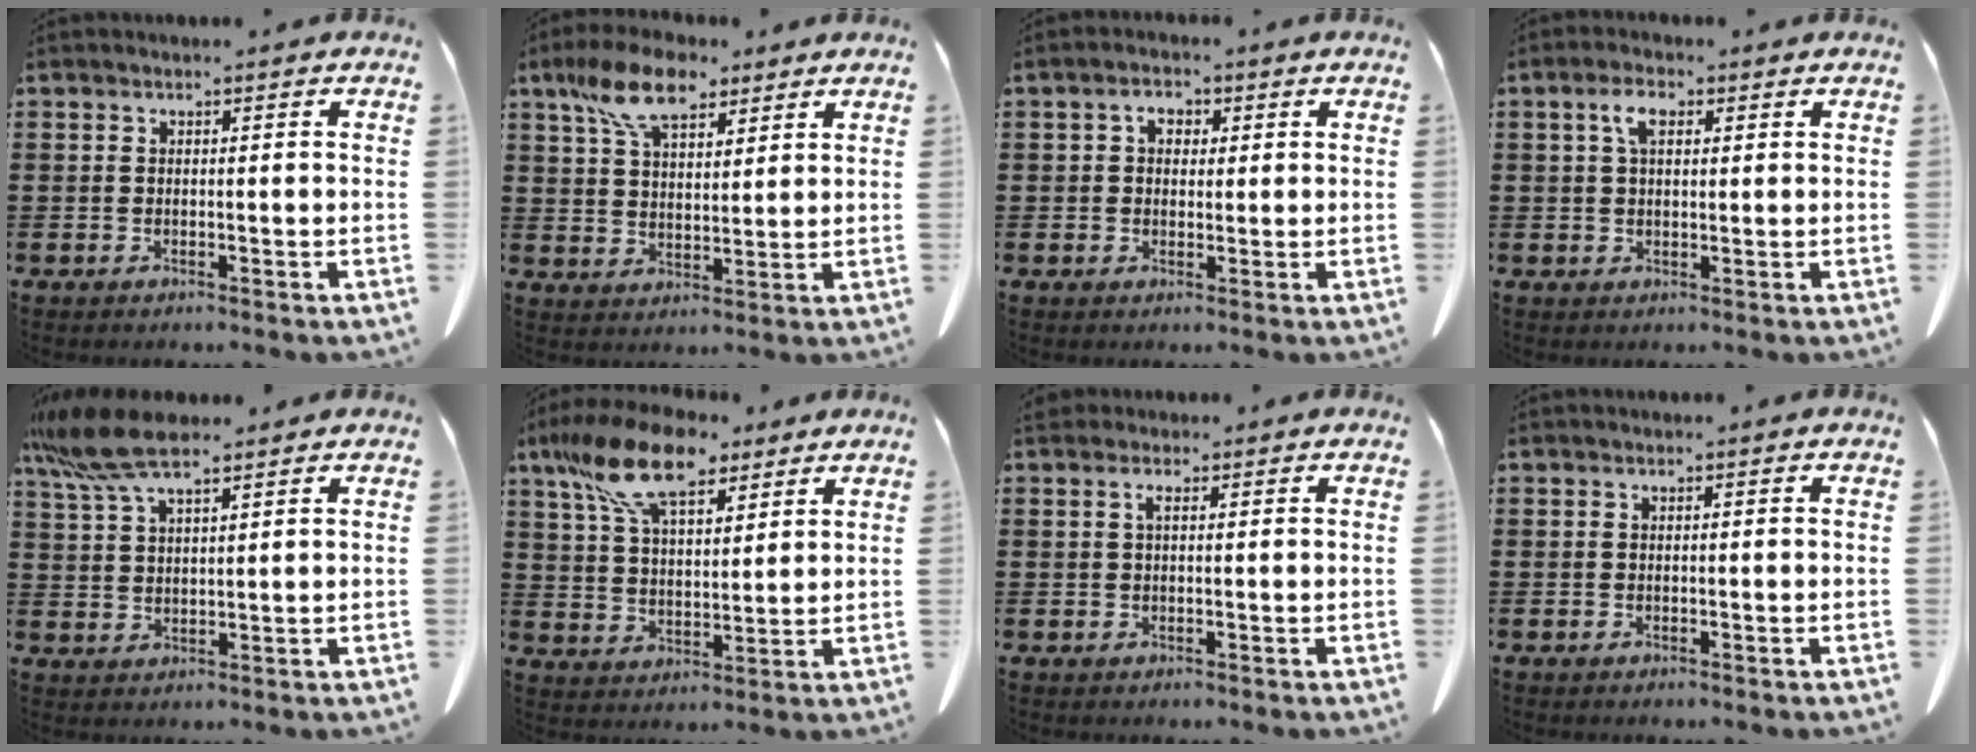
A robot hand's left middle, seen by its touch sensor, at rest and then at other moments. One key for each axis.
{"total": 9.8, "fx": 6.6, "fy": 4.3, "fz": 5.8, "tx": -0.134, "ty": -0.001, "tz": 0.124}
{"total": 2.8, "fx": 0.9, "fy": 1.9, "fz": 1.9, "tx": -0.035, "ty": 0.006, "tz": 0.013}
{"total": 3.8, "fx": 1.6, "fy": 1.7, "fz": 3.0, "tx": -0.066, "ty": 0.009, "tz": 0.028}
{"total": 8.5, "fx": 6.2, "fy": 2.1, "fz": 5.4, "tx": -0.135, "ty": -0.011, "tz": 0.112}
{"total": 13.3, "fx": 9.1, "fy": 5.2, "fz": 8.2, "tx": -0.190, "ty": -0.013, "tz": 0.169}
{"total": 1.4, "fx": 0.6, "fy": 0.5, "fz": 1.1, "tx": -0.025, "ty": 0.002, "tz": 0.012}
{"total": 0.0}